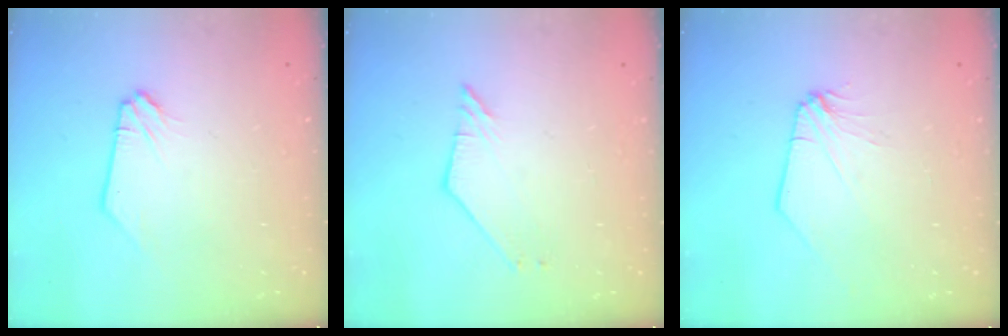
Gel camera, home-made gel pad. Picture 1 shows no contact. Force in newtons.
{"total": 2.2, "press": 2.2, "slide": 0.4}
{"total": 1.6, "press": 1.5, "slide": 0.4}